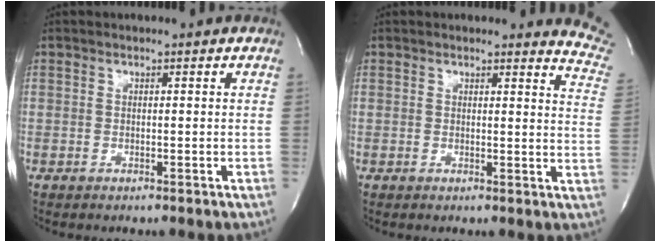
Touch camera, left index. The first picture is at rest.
{"total": 8.0, "force": [7.9, 0.3, 0.4], "torque": [0.017, -0.079, 0.048]}